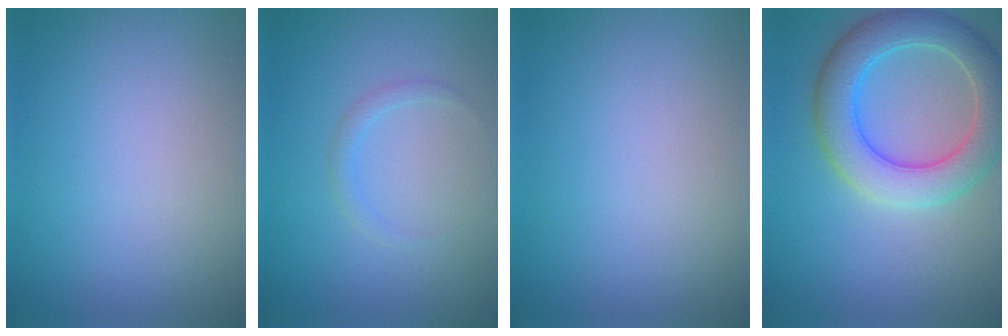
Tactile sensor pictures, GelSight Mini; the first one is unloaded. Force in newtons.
{"total": 1.0, "press": 1.0, "slide": 0.0}
{"total": 0.0}
{"total": 6.5, "press": 6.5, "slide": 0.3}